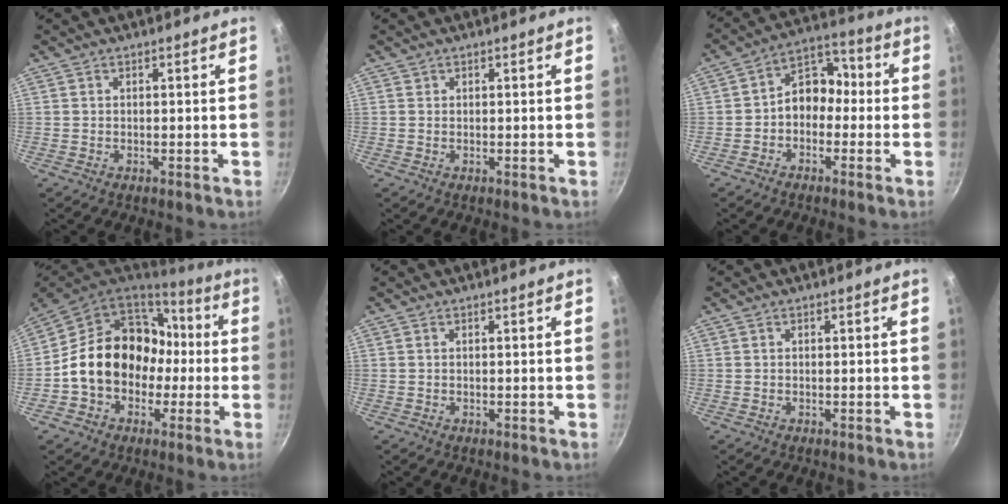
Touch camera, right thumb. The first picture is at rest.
{"total": 0.0}
{"total": 8.8, "force": [-1.3, 6.8, 5.4], "torque": [-0.035, 0.045, -0.041]}
{"total": 19.0, "force": [-0.8, 15.2, 11.2], "torque": [-0.151, 0.060, -0.013]}
{"total": 0.0}
{"total": 0.0}